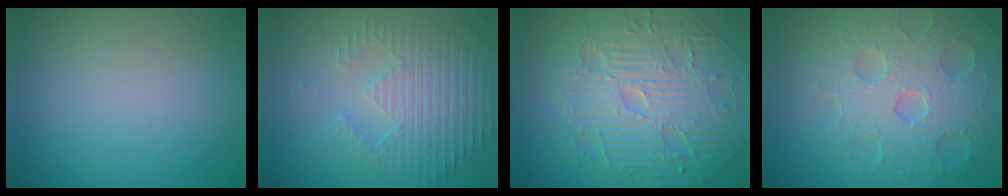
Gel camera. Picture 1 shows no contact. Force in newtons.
{"total": 3.9, "press": 3.6, "slide": 1.5}
{"total": 11.1, "press": 7.2, "slide": 8.5}
{"total": 7.9, "press": 5.8, "slide": 5.3}